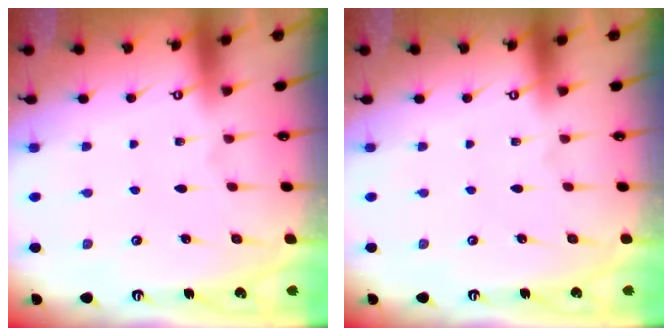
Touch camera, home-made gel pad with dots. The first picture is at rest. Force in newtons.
{"total": 0.0}